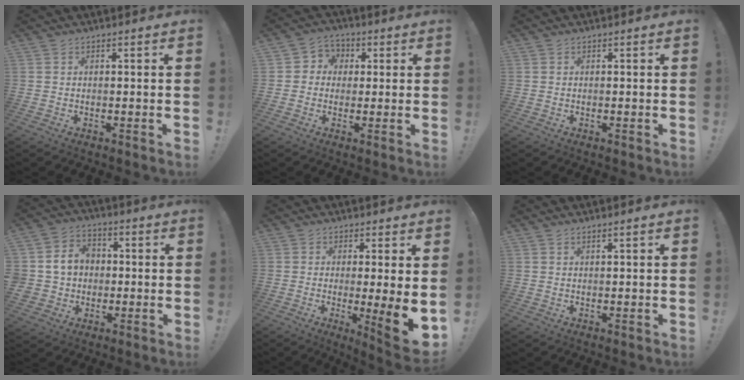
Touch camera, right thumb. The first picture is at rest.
{"total": 5.3, "force": [-0.5, 5.1, 1.3], "torque": [-0.017, 0.014, -0.007]}
{"total": 0.0}
{"total": 9.5, "force": [-0.1, 9.0, 3.3], "torque": [-0.065, 0.015, 0.009]}
{"total": 9.1, "force": [-1.4, 0.2, 9.0], "torque": [-0.110, -0.020, -0.023]}
{"total": 1.4, "force": [0.9, -0.2, 1.0], "torque": [-0.022, 0.000, 0.016]}